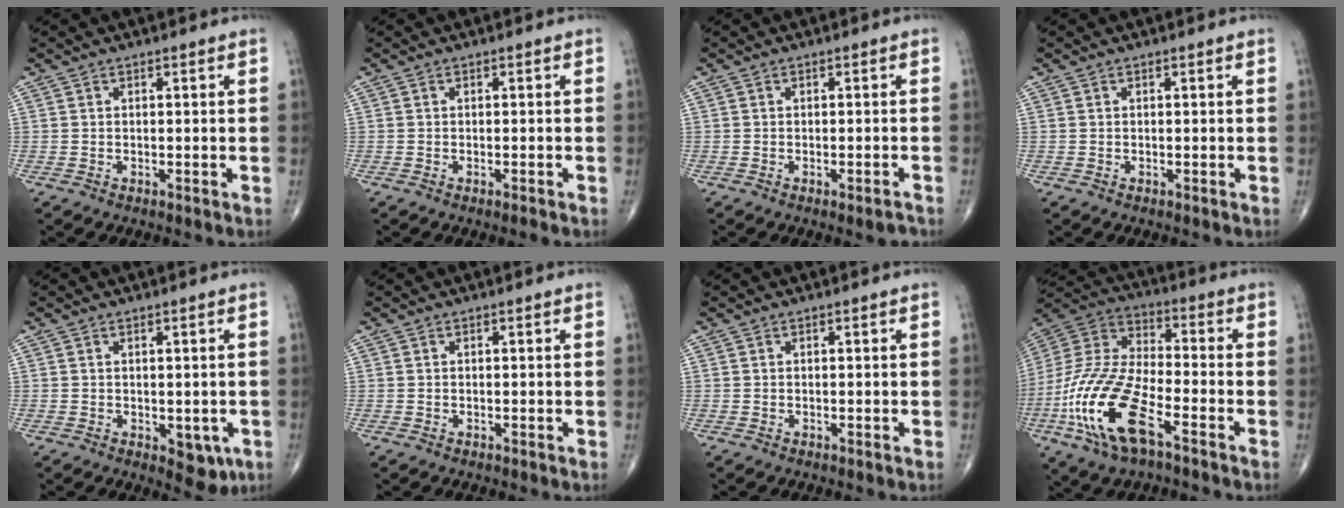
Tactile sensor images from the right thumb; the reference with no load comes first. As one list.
[{"total": 0.7, "force": [-0.5, 0.0, 0.5], "torque": [-0.014, -0.002, -0.008]}, {"total": 2.0, "force": [-1.4, 0.4, 1.3], "torque": [-0.017, 0.005, -0.015]}, {"total": 0.0}, {"total": 4.9, "force": [-1.3, 2.7, 3.8], "torque": [-0.025, -0.006, -0.009]}, {"total": 0.0}, {"total": 0.0}, {"total": 20.1, "force": [-8.5, 7.8, 16.4], "torque": [-0.354, 0.023, -0.160]}]